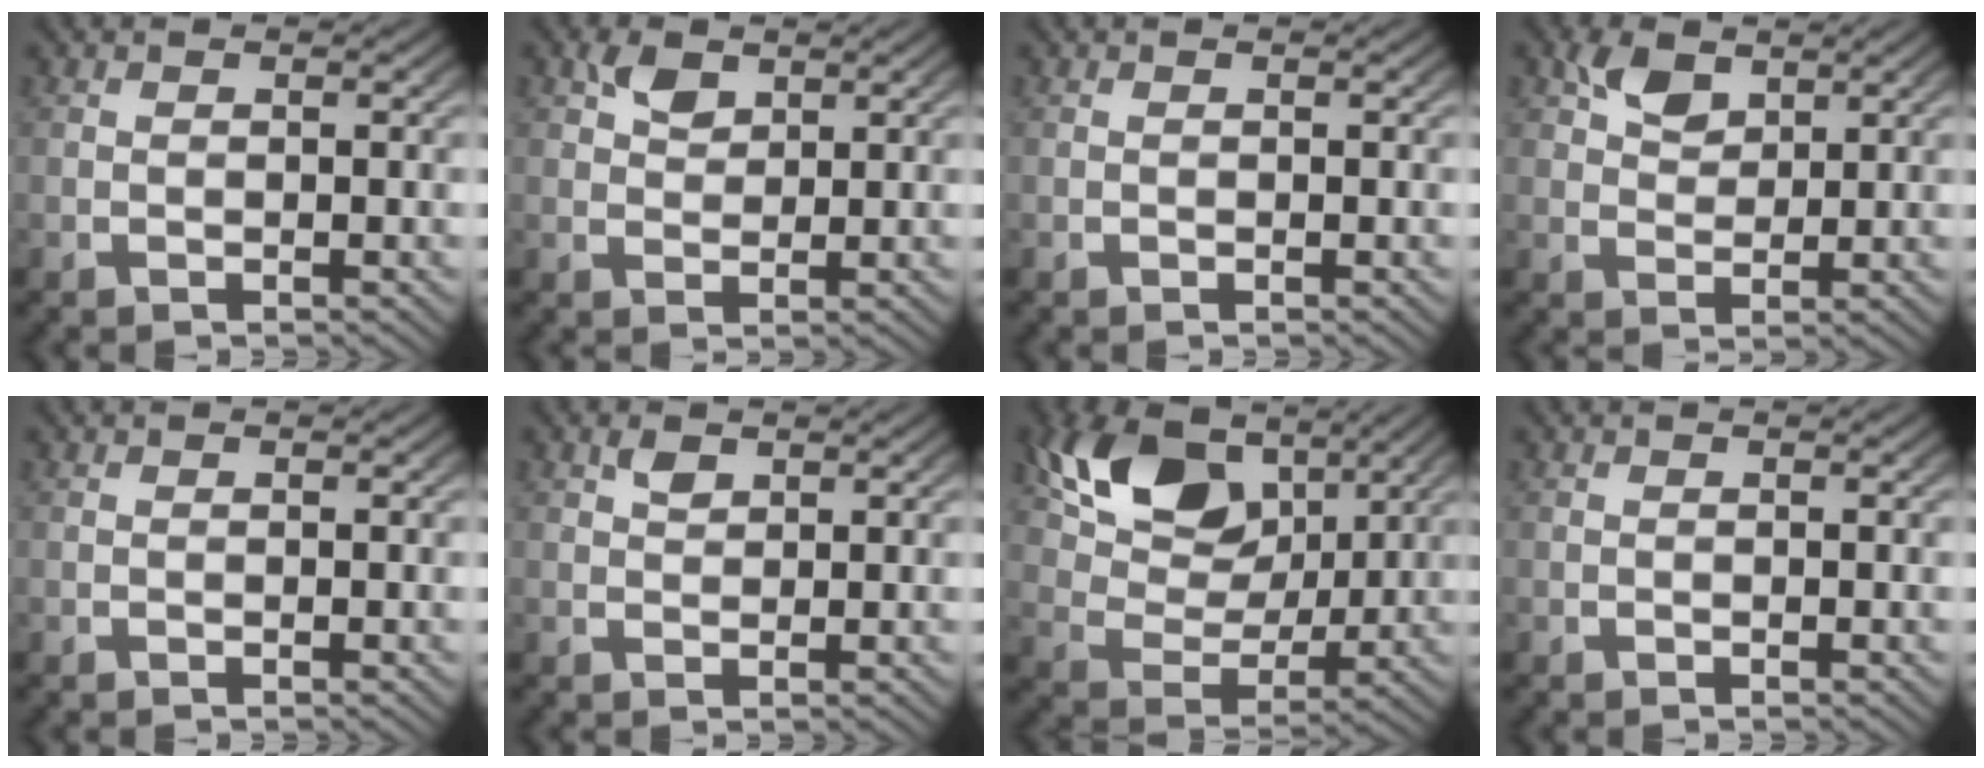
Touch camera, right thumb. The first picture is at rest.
{"total": 2.6, "force": [1.8, 1.2, 1.3], "torque": [-0.021, -0.004, 0.040]}
{"total": 0.0}
{"total": 3.3, "force": [2.4, 1.6, 1.7], "torque": [-0.029, -0.003, 0.050]}
{"total": 0.0}
{"total": 1.3, "force": [1.1, 0.5, 0.5], "torque": [-0.009, -0.001, 0.024]}
{"total": 10.4, "force": [4.1, 6.4, 7.1], "torque": [-0.145, -0.016, 0.076]}
{"total": 0.0}